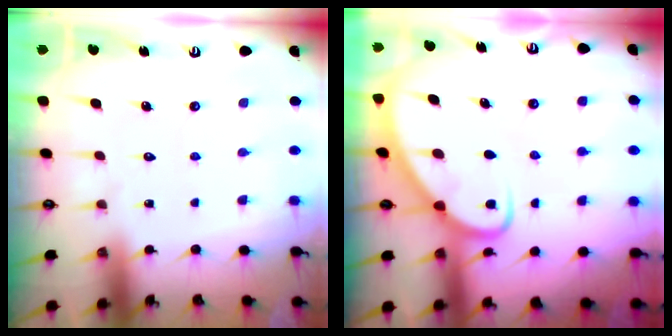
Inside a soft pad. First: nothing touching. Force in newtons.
{"total": 4.4, "press": 4.3, "slide": 0.4}